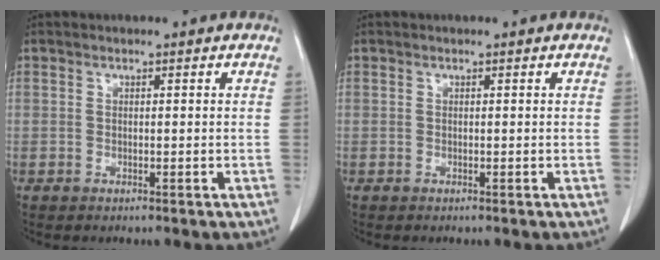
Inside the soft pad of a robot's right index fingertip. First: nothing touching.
{"total": 0.0}